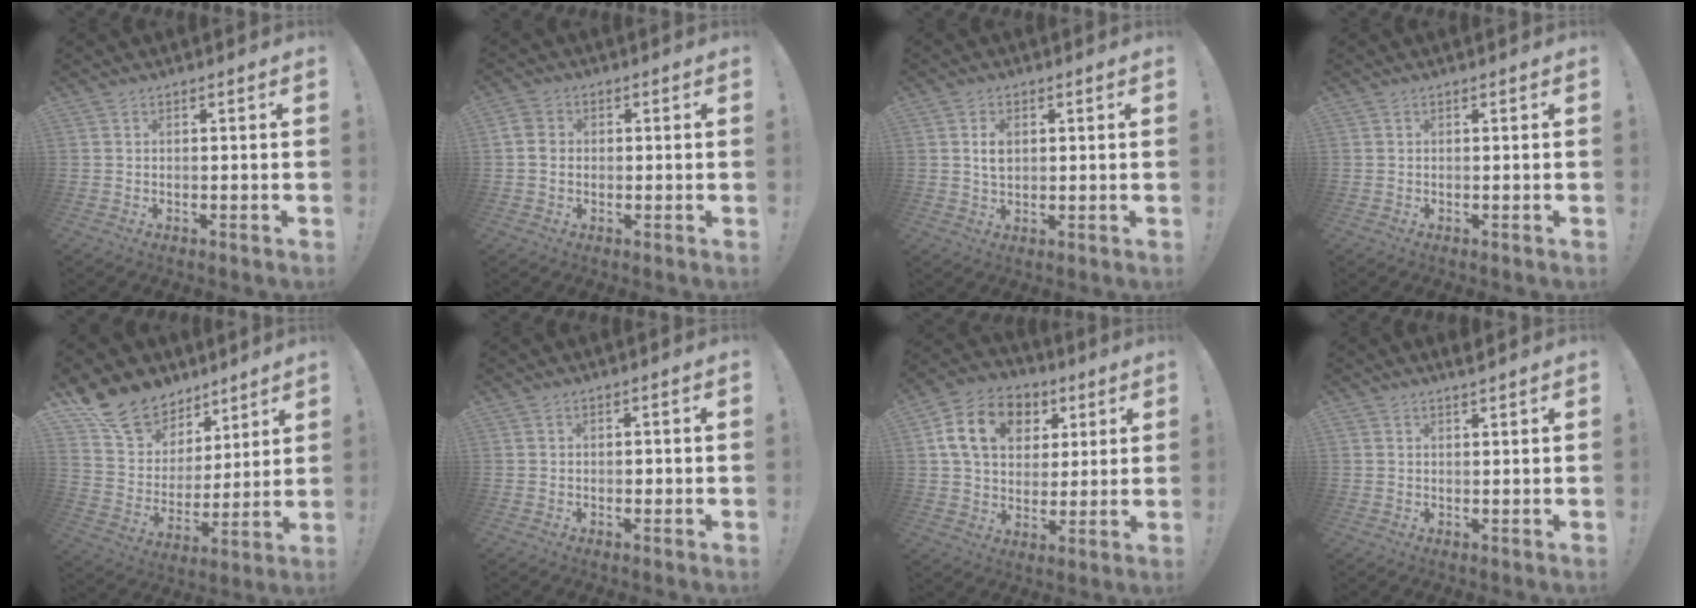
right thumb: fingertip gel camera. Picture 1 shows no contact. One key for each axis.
{"total": 5.1, "fx": 0.0, "fy": 4.5, "fz": 2.5, "tx": -0.053, "ty": 0.012, "tz": 0.004}
{"total": 4.4, "fx": 0.9, "fy": 3.0, "fz": 3.0, "tx": -0.042, "ty": 0.000, "tz": 0.013}
{"total": 0.0}
{"total": 15.1, "fx": 10.7, "fy": 9.8, "fz": 4.2, "tx": -0.074, "ty": -0.072, "tz": 0.210}
{"total": 0.7, "fx": -0.3, "fy": 0.6, "fz": 0.2, "tx": -0.001, "ty": 0.002, "tz": -0.005}
{"total": 16.1, "fx": 5.8, "fy": 12.1, "fz": 9.0, "tx": -0.139, "ty": -0.008, "tz": 0.111}
{"total": 1.8, "fx": 1.6, "fy": 0.0, "fz": 0.9, "tx": -0.010, "ty": -0.008, "tz": 0.027}